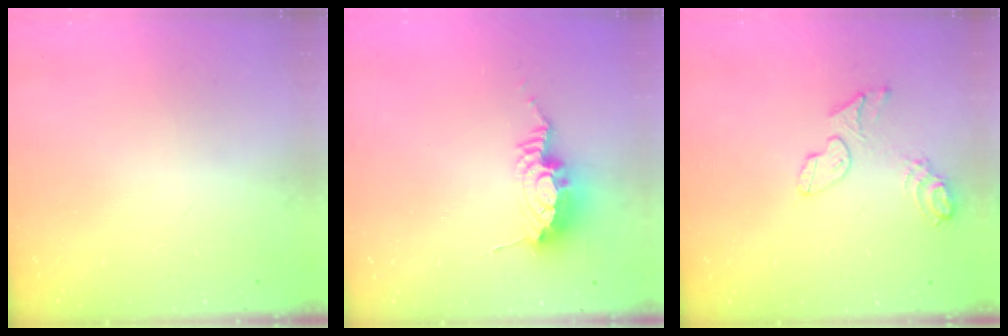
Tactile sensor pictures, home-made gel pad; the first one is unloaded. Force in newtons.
{"total": 9.4, "press": 9.4, "slide": 0.9}
{"total": 10.5, "press": 9.0, "slide": 5.6}